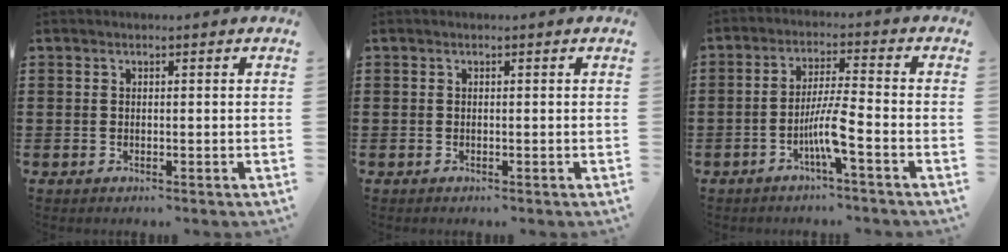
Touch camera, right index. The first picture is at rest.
{"total": 0.0}
{"total": 6.1, "force": [-2.8, 0.1, 5.4], "torque": [-0.106, -0.007, -0.056]}